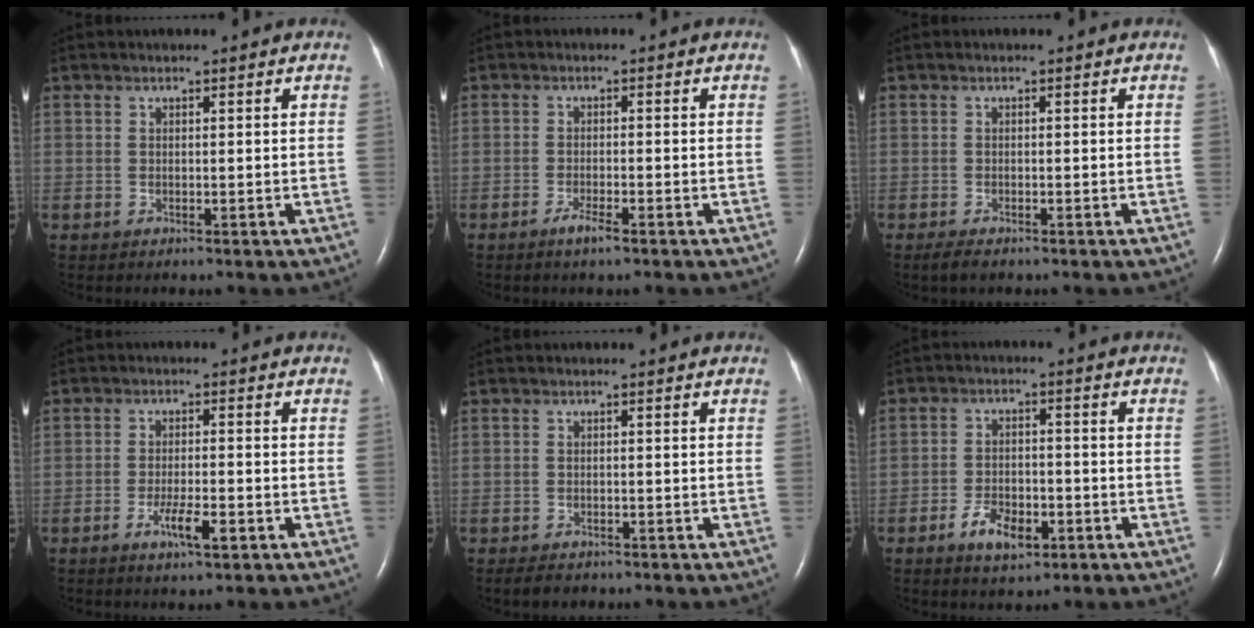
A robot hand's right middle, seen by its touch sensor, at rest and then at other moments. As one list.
[{"total": 2.3, "force": [-1.6, 0.1, 1.6], "torque": [-0.037, -0.003, -0.029]}, {"total": 1.7, "force": [-1.2, 0.5, 1.1], "torque": [-0.029, -0.005, -0.021]}, {"total": 4.1, "force": [-2.0, 0.6, 3.6], "torque": [-0.067, -0.002, -0.035]}, {"total": 2.5, "force": [-2.0, 1.1, 1.0], "torque": [-0.021, -0.003, -0.024]}, {"total": 5.9, "force": [-3.1, 2.8, 4.1], "torque": [-0.077, 0.001, -0.048]}]